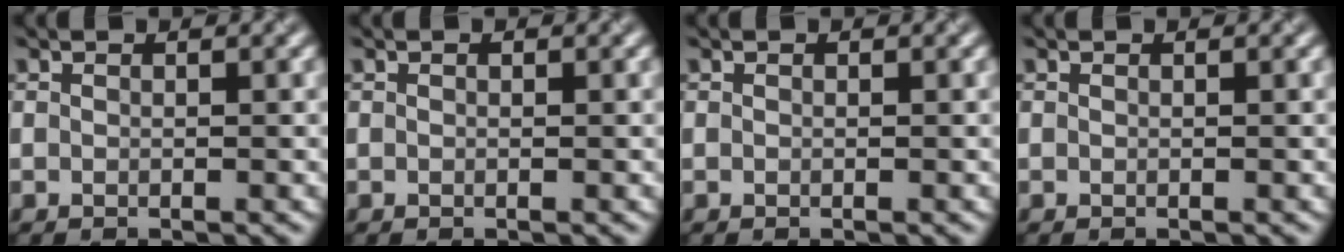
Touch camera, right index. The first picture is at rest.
{"total": 0.0}
{"total": 0.0}
{"total": 0.0}